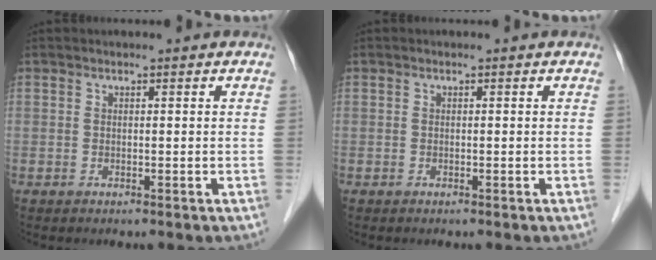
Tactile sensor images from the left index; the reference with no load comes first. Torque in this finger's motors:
{"motor_torque": [-0.01, 0.02, 0.01, 0.00]}